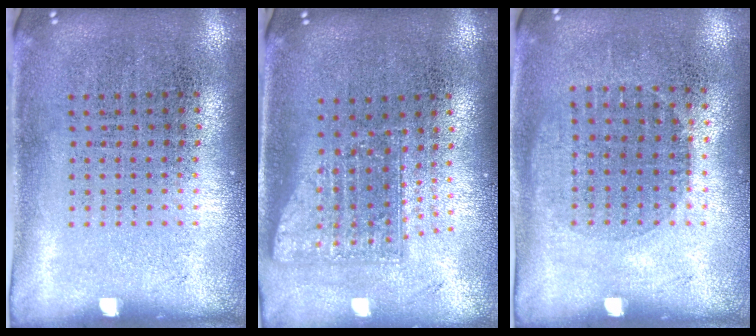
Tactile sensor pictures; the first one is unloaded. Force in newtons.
{"total": 1.6, "press": 1.2, "slide": 1.1}
{"total": 0.9, "press": 0.8, "slide": 0.4}